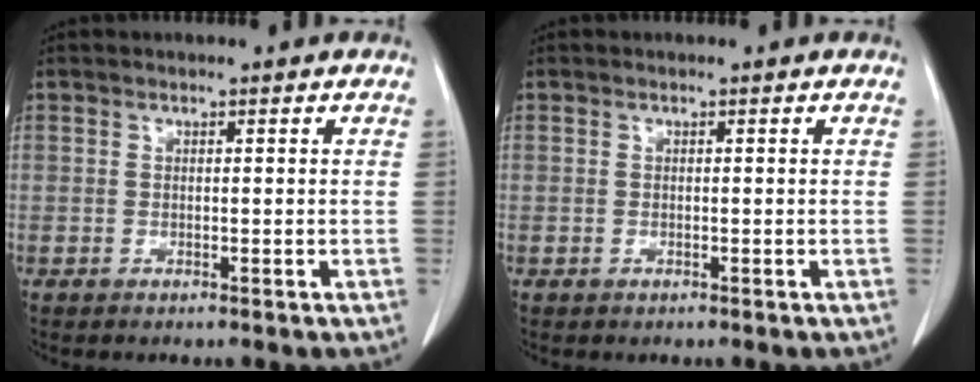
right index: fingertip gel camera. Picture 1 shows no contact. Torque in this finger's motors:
{"motor_torque": [0.12, -0.08, 0.03, 0.02]}